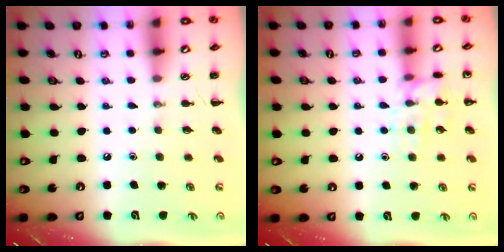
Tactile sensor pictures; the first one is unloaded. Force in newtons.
{"total": 10.2, "press": 10.2, "slide": 0.9}